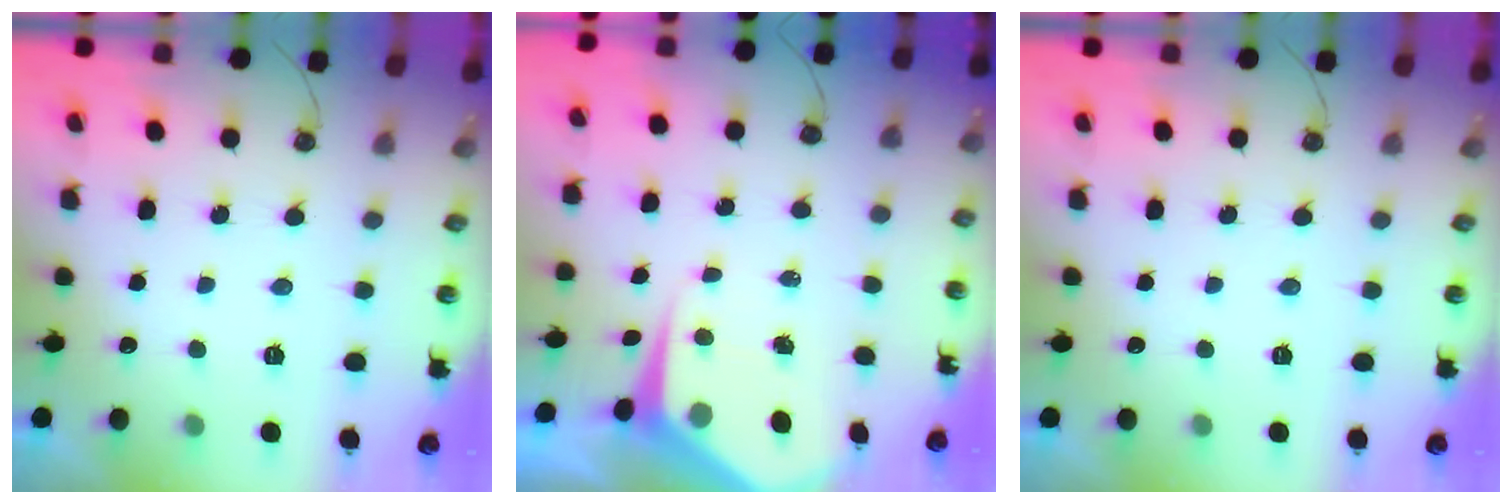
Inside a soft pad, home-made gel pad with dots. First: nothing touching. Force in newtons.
{"total": 7.0, "press": 7.0, "slide": 0.6}
{"total": 0.0}